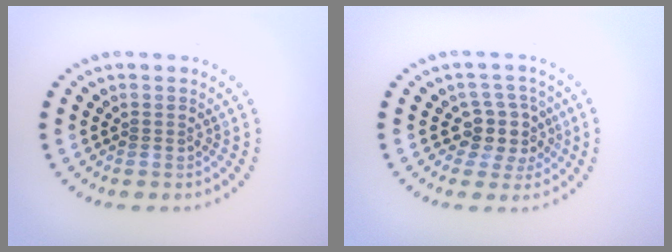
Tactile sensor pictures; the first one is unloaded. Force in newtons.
{"total": 3.4, "press": 2.9, "slide": 1.8}